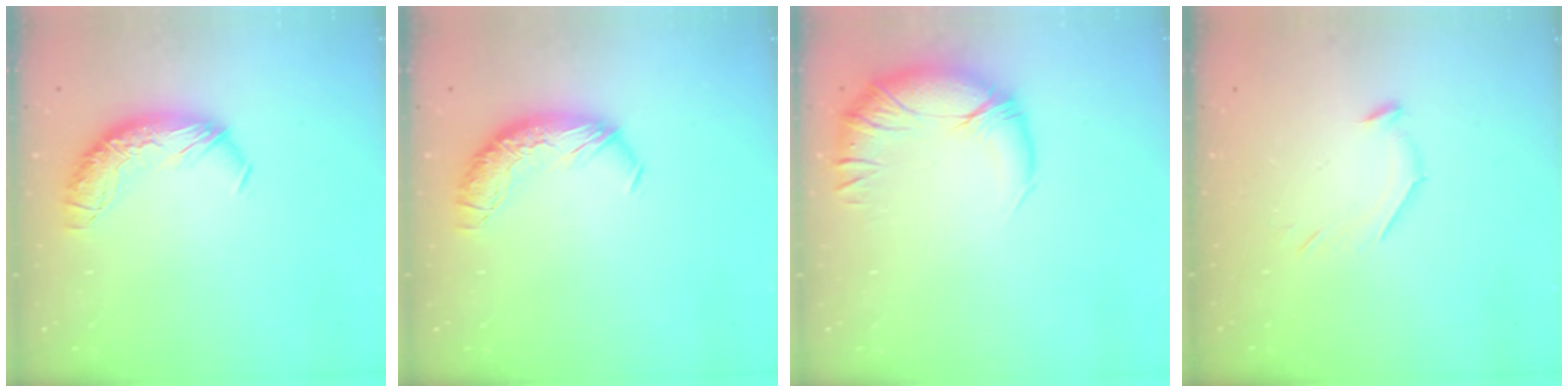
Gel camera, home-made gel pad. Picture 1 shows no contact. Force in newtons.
{"total": 0.0}
{"total": 3.2, "press": 1.2, "slide": 3.0}
{"total": 6.4, "press": 6.3, "slide": 0.9}